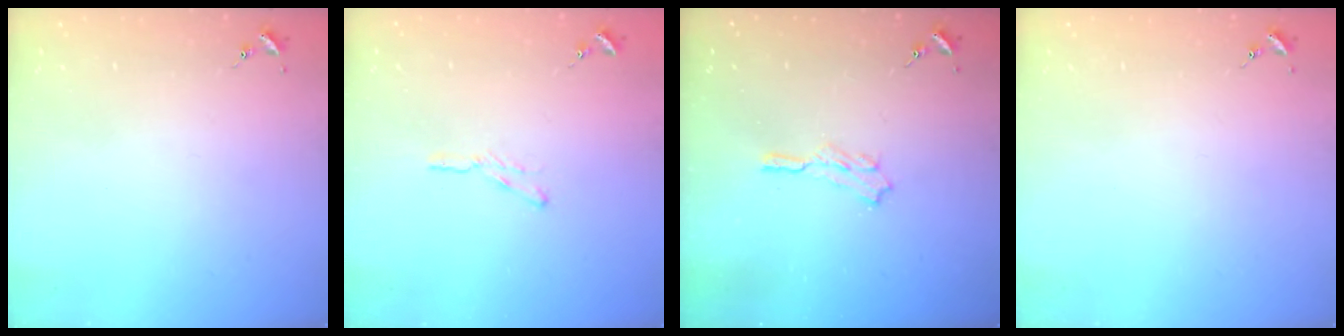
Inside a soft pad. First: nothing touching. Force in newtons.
{"total": 4.0, "press": 4.0, "slide": 0.4}
{"total": 5.0, "press": 5.0, "slide": 0.8}
{"total": 0.0}